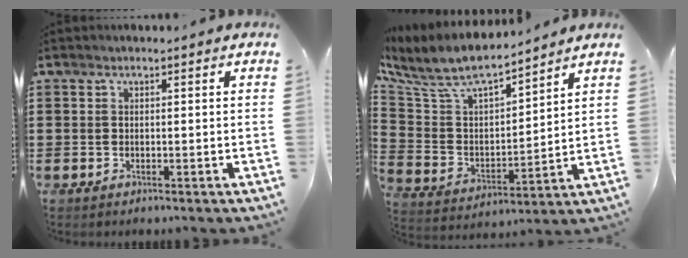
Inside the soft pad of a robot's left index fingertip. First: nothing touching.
{"total": 9.0, "force": [7.7, 2.3, 4.2], "torque": [-0.117, -0.045, 0.131]}